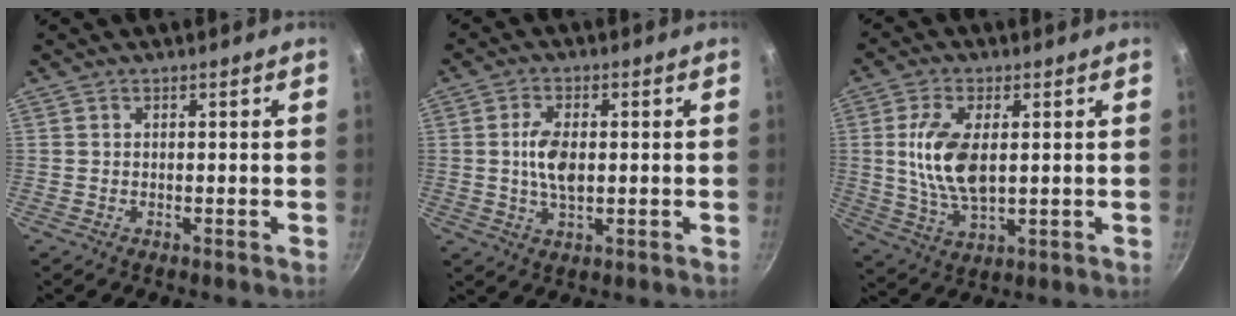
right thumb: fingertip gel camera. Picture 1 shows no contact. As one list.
[{"total": 6.3, "force": [0.3, 3.2, 5.4], "torque": [-0.105, 0.001, 0.004]}, {"total": 11.4, "force": [1.3, 5.6, 9.8], "torque": [-0.198, -0.011, 0.031]}]